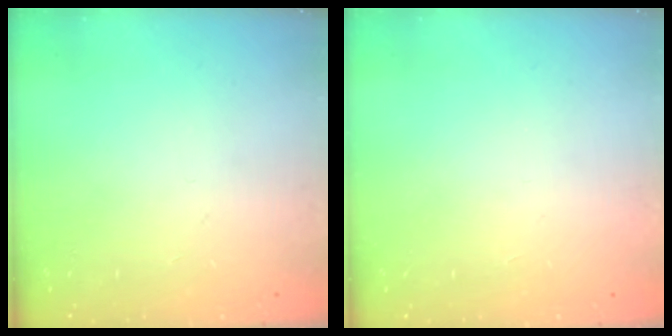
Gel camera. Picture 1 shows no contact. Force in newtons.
{"total": 1.5, "press": 1.5, "slide": 0.1}